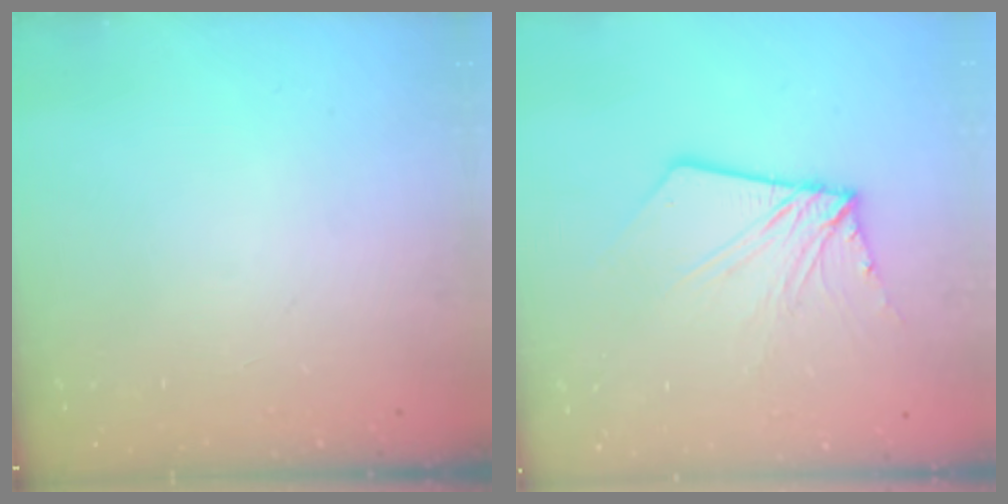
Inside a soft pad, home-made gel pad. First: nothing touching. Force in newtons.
{"total": 8.6, "press": 8.5, "slide": 1.0}